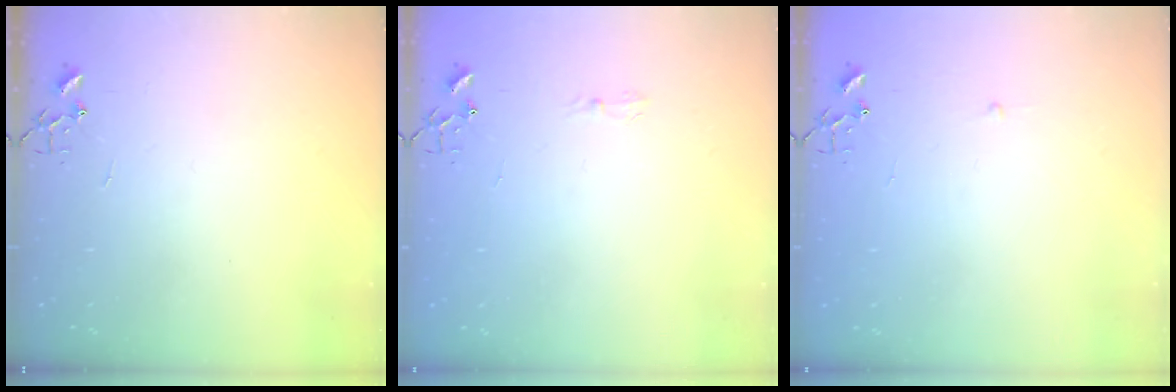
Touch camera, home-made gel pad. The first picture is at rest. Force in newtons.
{"total": 5.5, "press": 5.4, "slide": 0.6}
{"total": 2.3, "press": 2.3, "slide": 0.3}